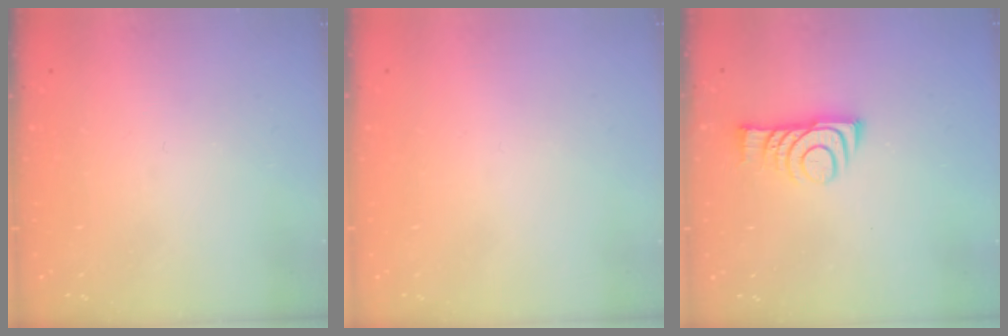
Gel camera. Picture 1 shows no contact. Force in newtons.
{"total": 1.6, "press": 1.6, "slide": 0.1}
{"total": 9.8, "press": 9.8, "slide": 0.5}